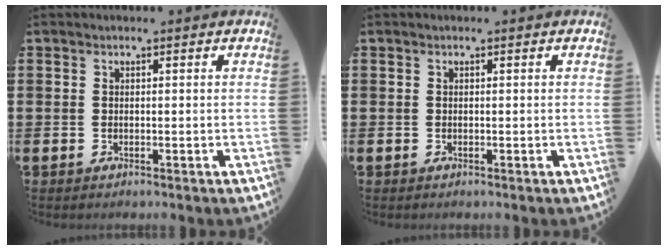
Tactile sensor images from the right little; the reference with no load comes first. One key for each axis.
{"total": 0.0}